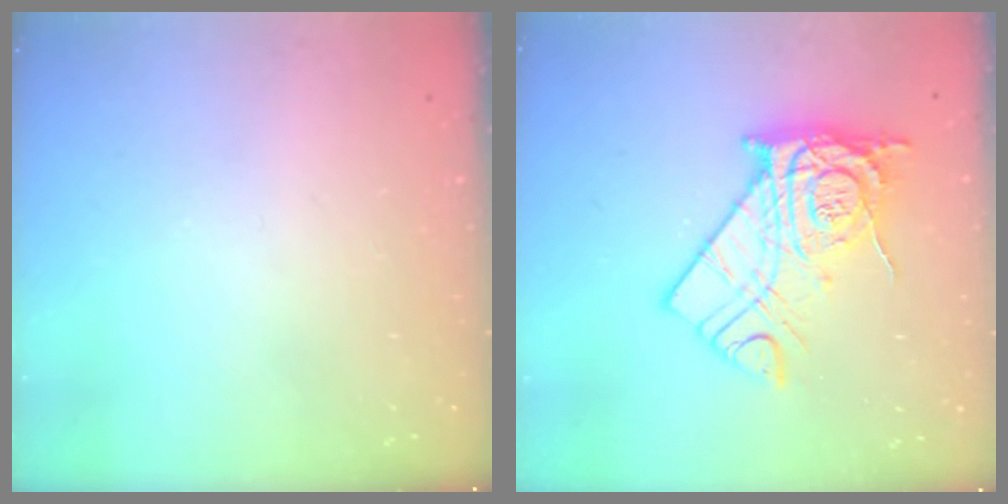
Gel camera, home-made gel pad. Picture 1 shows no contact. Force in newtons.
{"total": 15.7, "press": 15.6, "slide": 1.7}